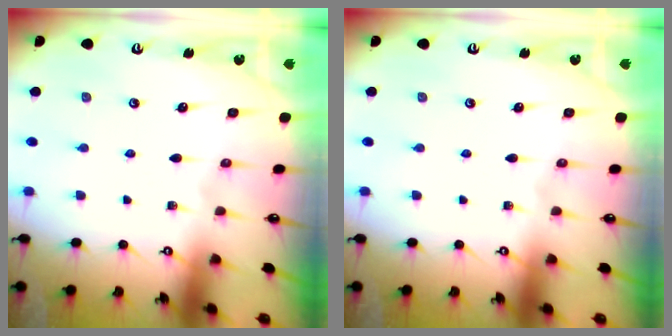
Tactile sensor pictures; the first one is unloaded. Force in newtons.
{"total": 0.0}